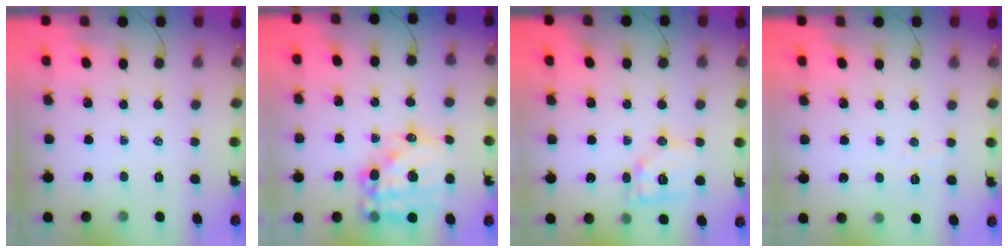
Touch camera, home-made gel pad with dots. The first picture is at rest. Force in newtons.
{"total": 17.5, "press": 17.1, "slide": 4.0}
{"total": 10.7, "press": 10.7, "slide": 0.8}
{"total": 4.1, "press": 4.0, "slide": 0.7}